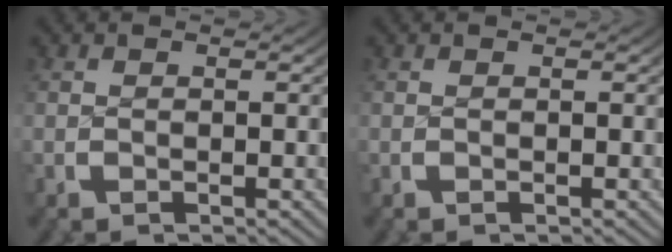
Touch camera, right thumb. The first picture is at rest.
{"total": 0.0}